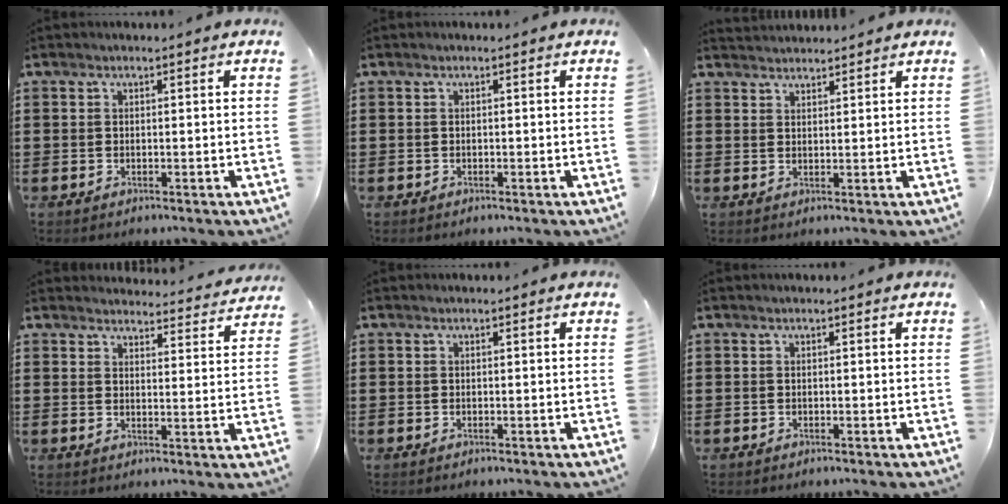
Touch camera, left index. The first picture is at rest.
{"total": 0.0}
{"total": 2.1, "force": [2.1, 0.1, -0.2], "torque": [-0.001, -0.001, 0.041]}
{"total": 3.5, "force": [3.5, 0.1, 0.1], "torque": [-0.009, -0.024, 0.061]}
{"total": 0.0}
{"total": 0.0}